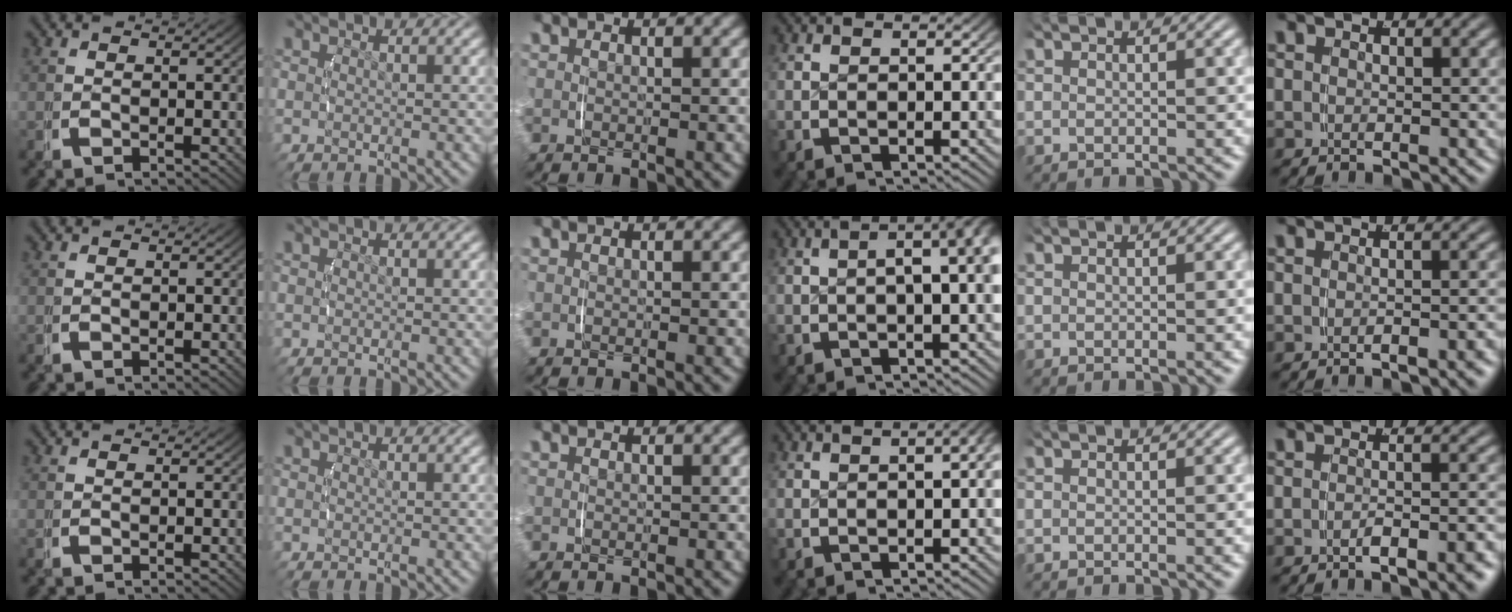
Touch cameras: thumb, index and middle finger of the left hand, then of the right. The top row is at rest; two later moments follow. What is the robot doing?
{"motion": "lift_and_place", "object": "jewelry box"}